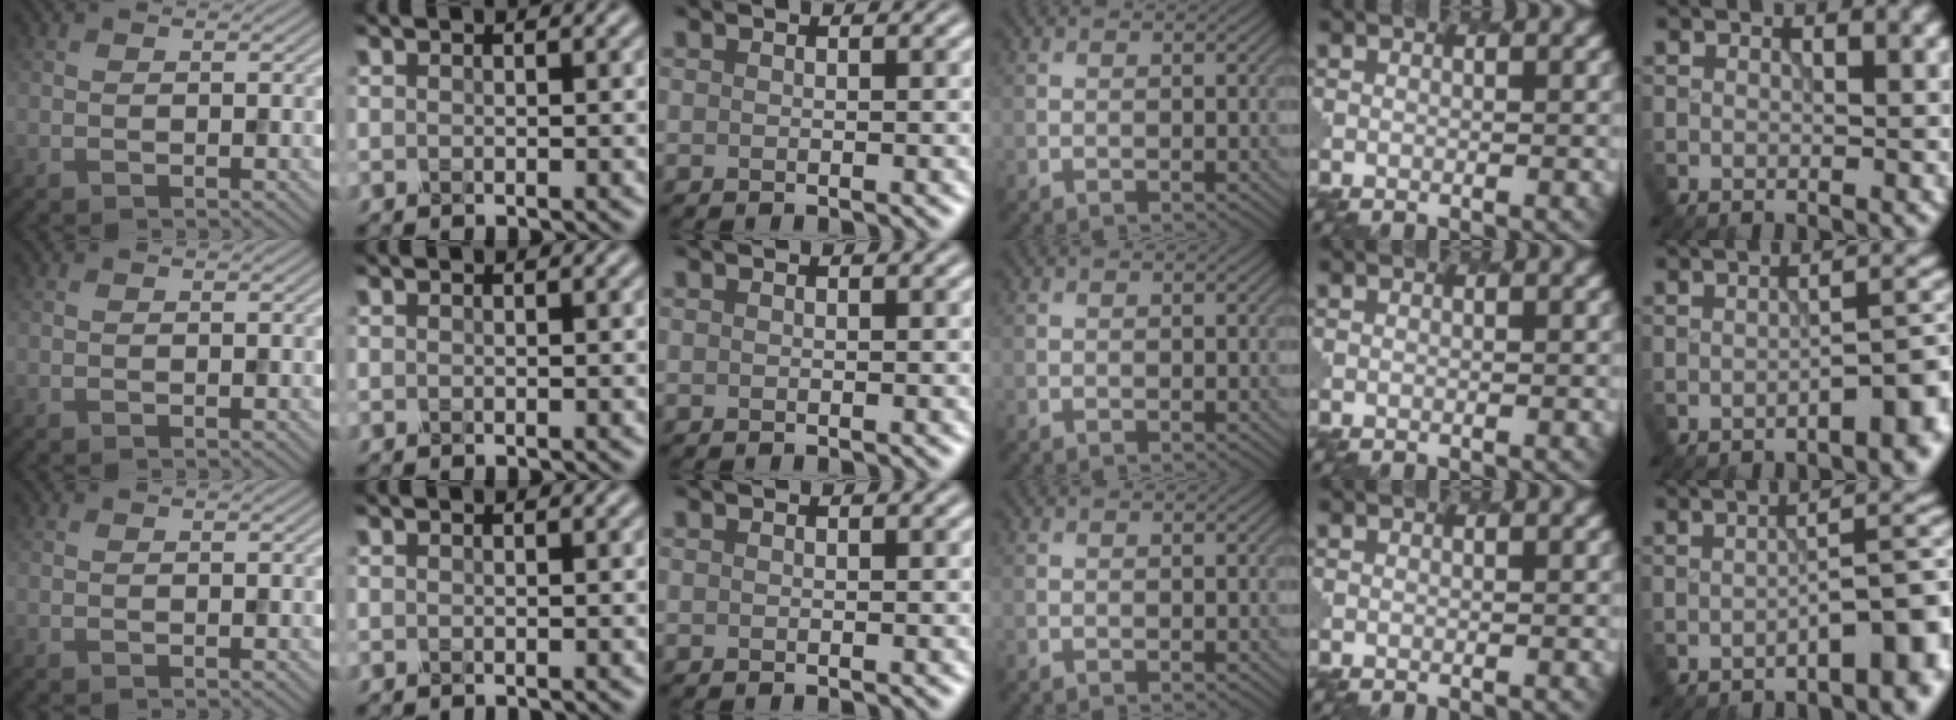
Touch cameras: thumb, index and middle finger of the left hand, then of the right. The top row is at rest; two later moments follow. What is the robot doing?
{"motion": "dispense", "object": "dispenser bottle"}